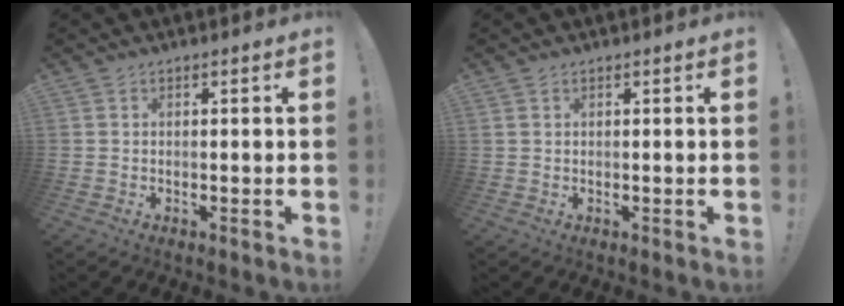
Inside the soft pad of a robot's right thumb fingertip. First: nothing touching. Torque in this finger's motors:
{"motor_torque": [0.12, 0.09, 0.00, -0.02, 0.08]}